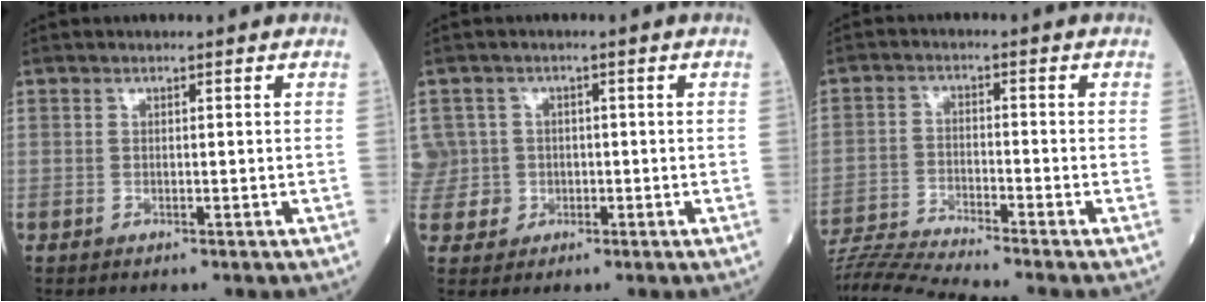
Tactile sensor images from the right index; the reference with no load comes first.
{"total": 6.1, "force": [0.0, 6.1, -0.1], "torque": [-0.001, 0.031, 0.005]}
{"total": 9.4, "force": [-8.7, -2.6, 2.4], "torque": [-0.041, -0.016, -0.159]}